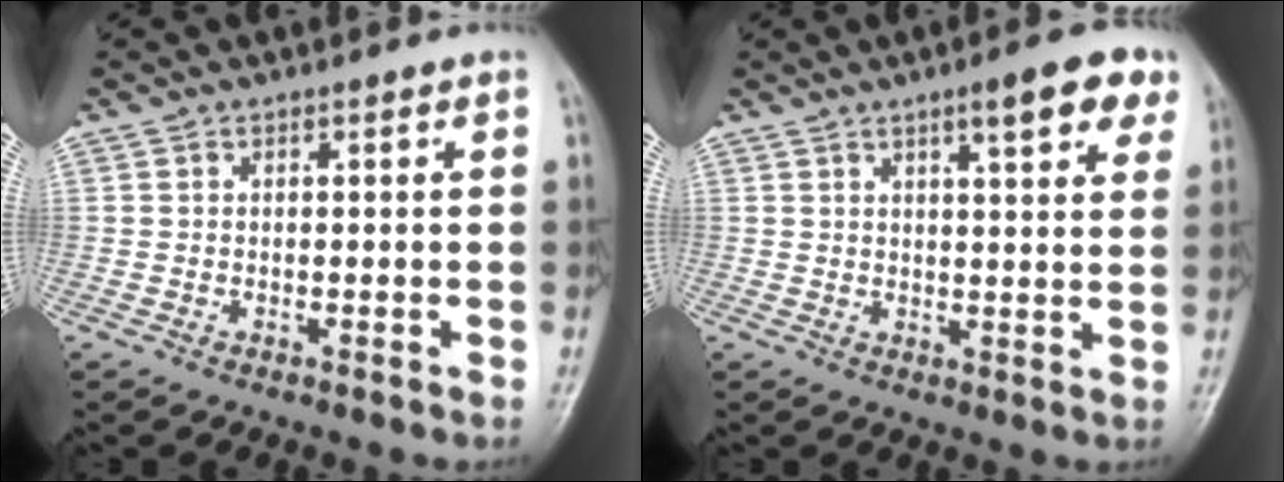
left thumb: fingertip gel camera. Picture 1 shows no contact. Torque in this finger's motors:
{"motor_torque": [0.09, 0.17, 0.16, 0.15, 0.16]}